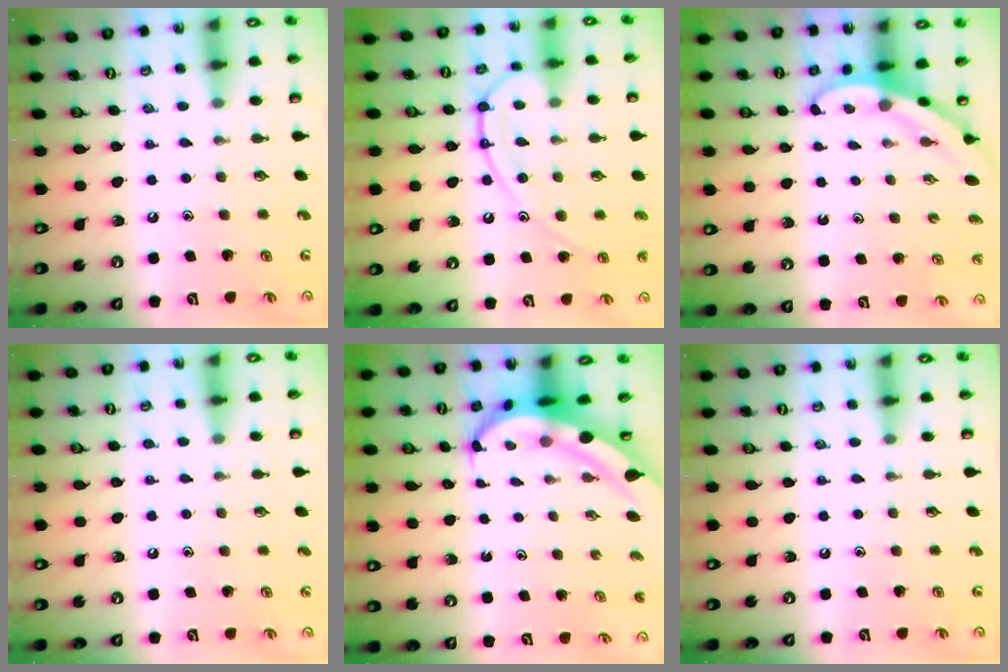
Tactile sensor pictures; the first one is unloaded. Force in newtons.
{"total": 12.6, "press": 12.5, "slide": 1.3}
{"total": 3.4, "press": 3.4, "slide": 0.2}
{"total": 2.9, "press": 2.8, "slide": 0.4}
{"total": 6.4, "press": 6.2, "slide": 1.5}
{"total": 0.0}